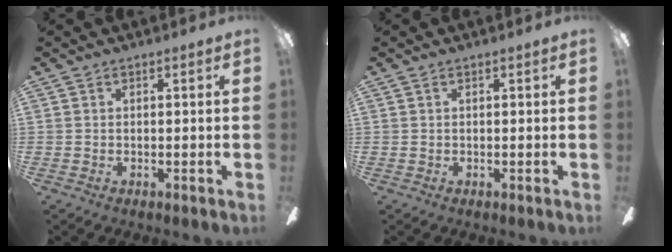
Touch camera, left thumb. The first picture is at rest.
{"total": 0.0}